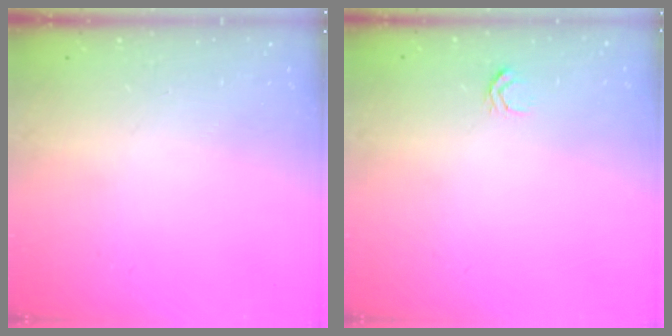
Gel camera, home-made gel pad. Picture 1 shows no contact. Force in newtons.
{"total": 3.3, "press": 3.2, "slide": 0.4}